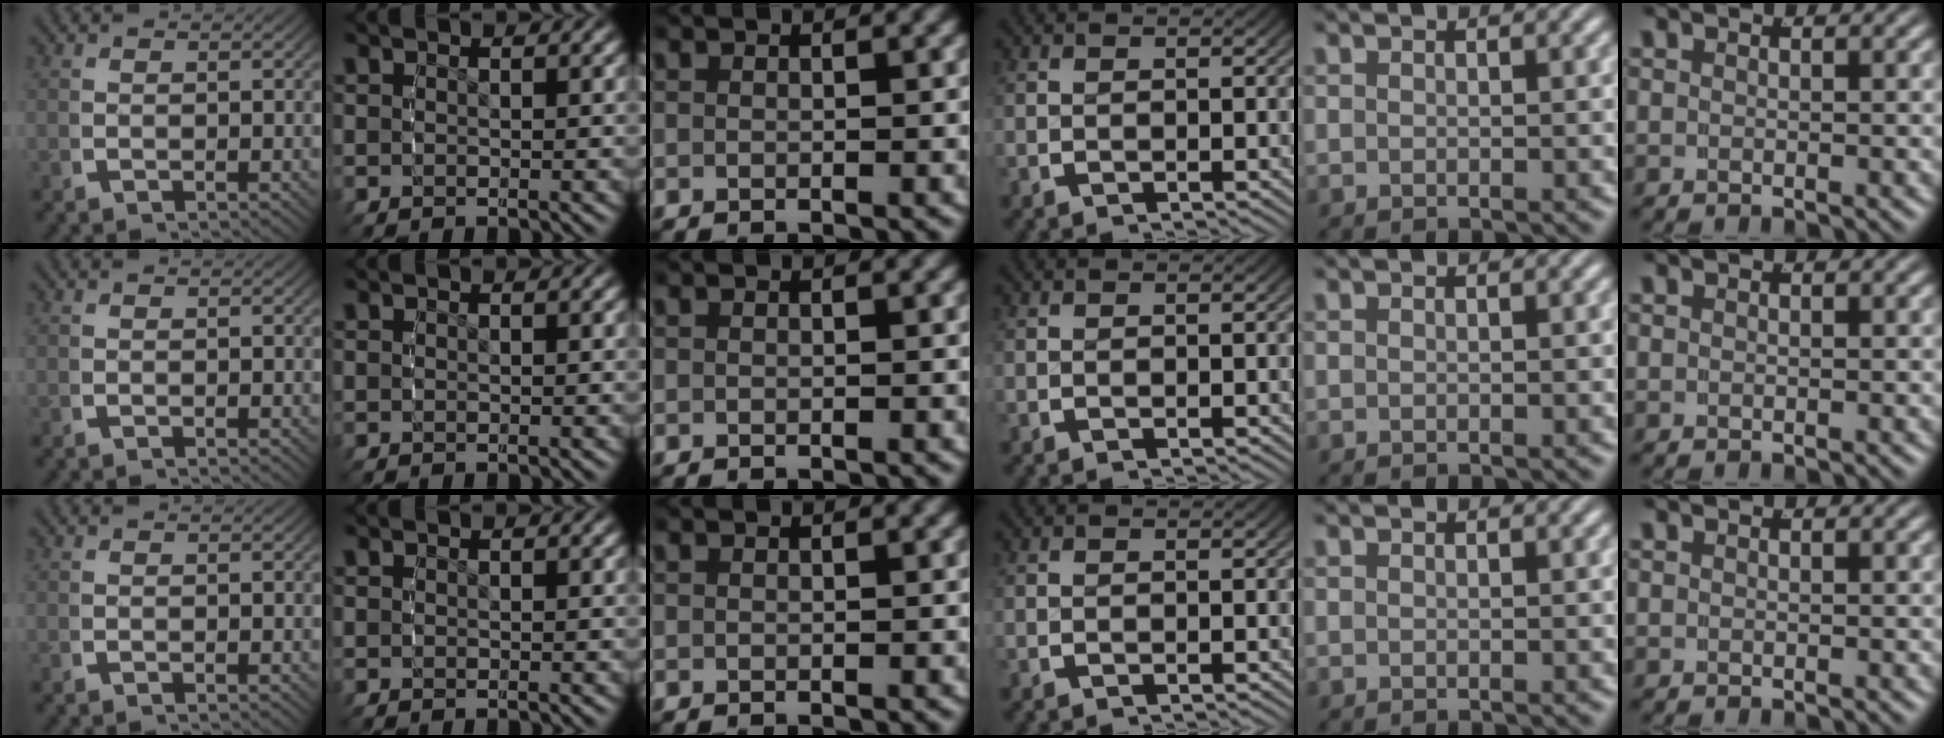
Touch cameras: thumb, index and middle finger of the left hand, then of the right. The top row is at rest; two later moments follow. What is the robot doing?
{"motion": "grasp_and_lifting", "object": "dispenser bottle"}